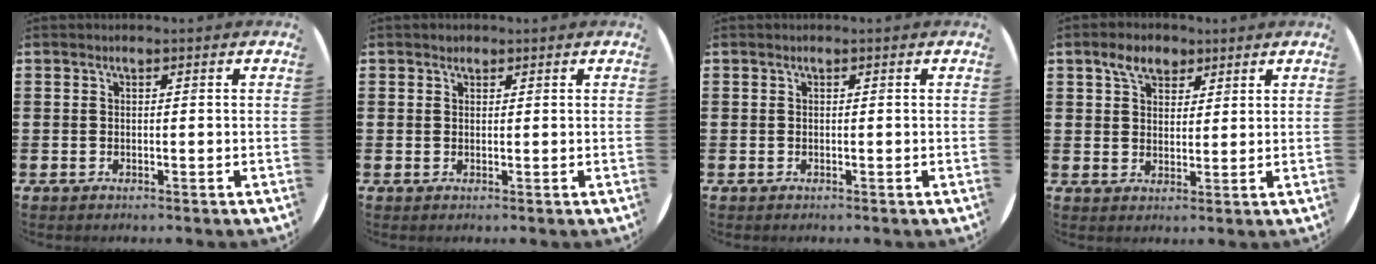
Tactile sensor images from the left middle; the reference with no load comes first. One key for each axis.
{"total": 0.8, "fx": 0.6, "fy": 0.4, "fz": 0.0, "tx": 0.007, "ty": 0.000, "tz": 0.011}
{"total": 0.0}
{"total": 4.5, "fx": 3.1, "fy": 2.6, "fz": 1.9, "tx": -0.030, "ty": 0.005, "tz": 0.055}